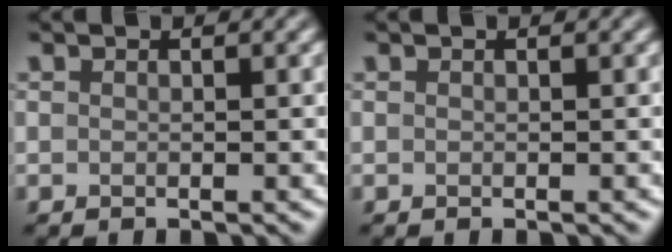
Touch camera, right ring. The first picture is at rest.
{"total": 0.0}